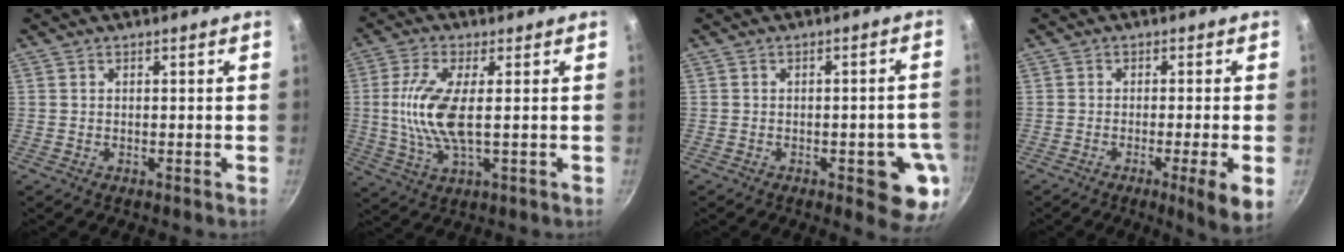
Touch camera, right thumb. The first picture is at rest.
{"total": 10.1, "force": [0.6, 3.3, 9.5], "torque": [-0.210, -0.003, 0.010]}
{"total": 9.1, "force": [-3.1, 3.5, 7.8], "torque": [-0.054, 0.010, -0.036]}
{"total": 6.6, "force": [-2.1, 0.3, 6.3], "torque": [-0.097, 0.002, -0.031]}